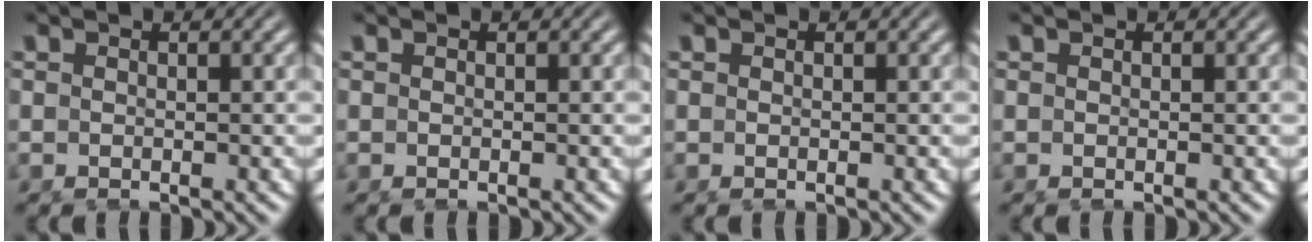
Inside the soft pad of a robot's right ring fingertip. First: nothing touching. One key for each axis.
{"total": 0.0}
{"total": 0.0}
{"total": 0.0}